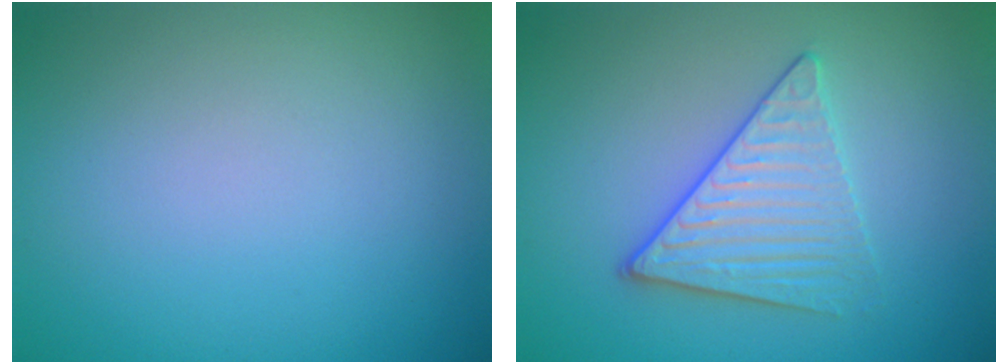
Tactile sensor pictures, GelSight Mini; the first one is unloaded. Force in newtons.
{"total": 3.5, "press": 3.4, "slide": 1.1}